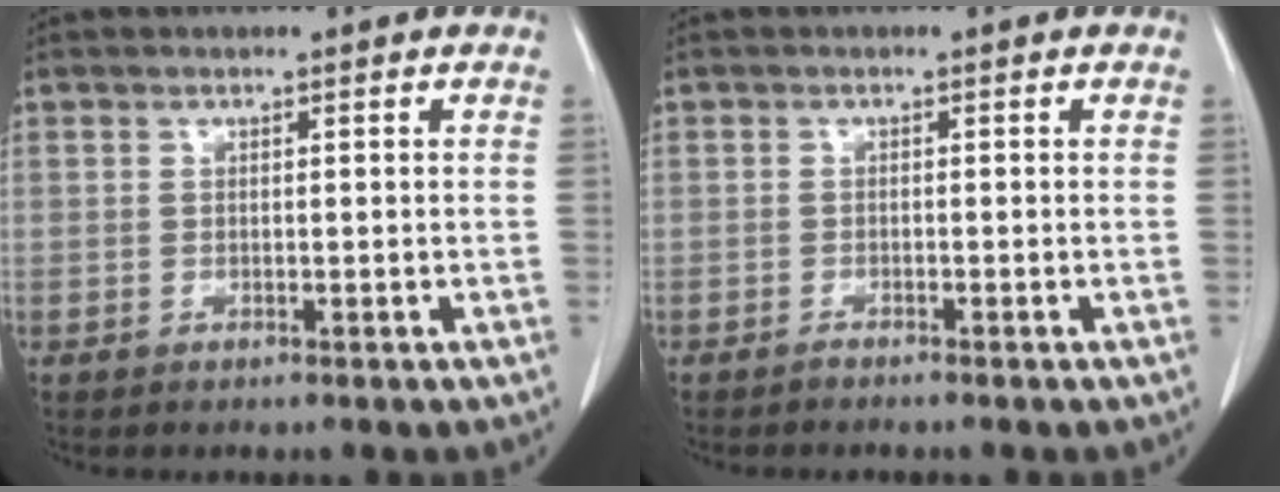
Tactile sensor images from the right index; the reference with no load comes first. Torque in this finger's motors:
{"motor_torque": [0.05, -0.05, 0.00, 0.01]}